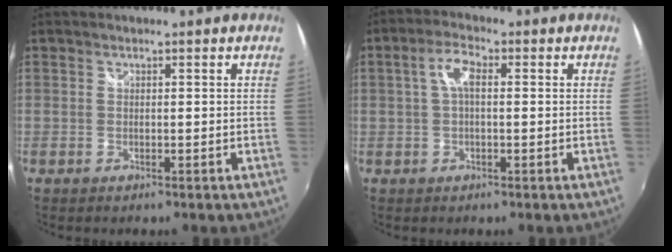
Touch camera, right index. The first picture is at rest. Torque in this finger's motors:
{"motor_torque": [0.64, -0.04, 0.35, 0.09]}